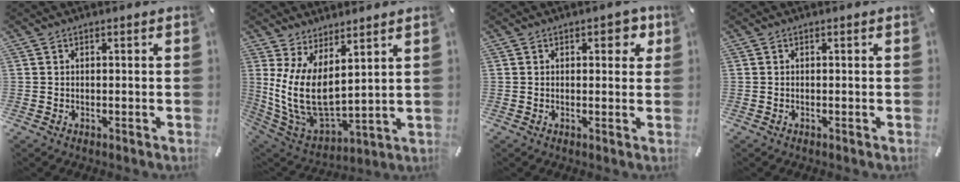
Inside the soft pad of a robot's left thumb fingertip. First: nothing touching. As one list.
[{"total": 12.7, "force": [3.4, 6.9, 10.1], "torque": [-0.227, -0.043, 0.072]}, {"total": 3.9, "force": [1.6, 2.3, 2.7], "torque": [-0.026, -0.002, 0.018]}, {"total": 0.0}]